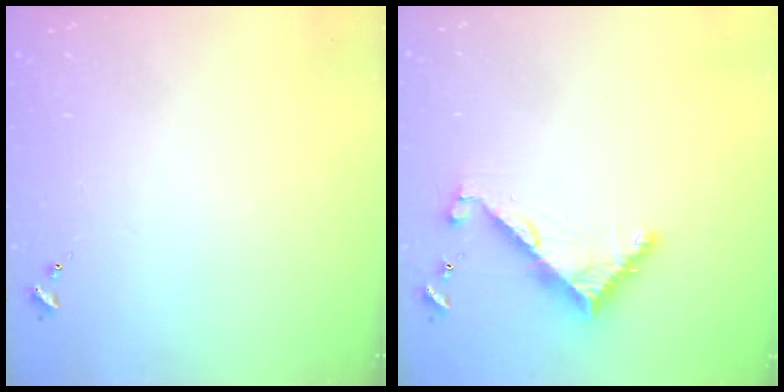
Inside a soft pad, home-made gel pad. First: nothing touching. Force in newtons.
{"total": 6.9, "press": 6.9, "slide": 0.5}